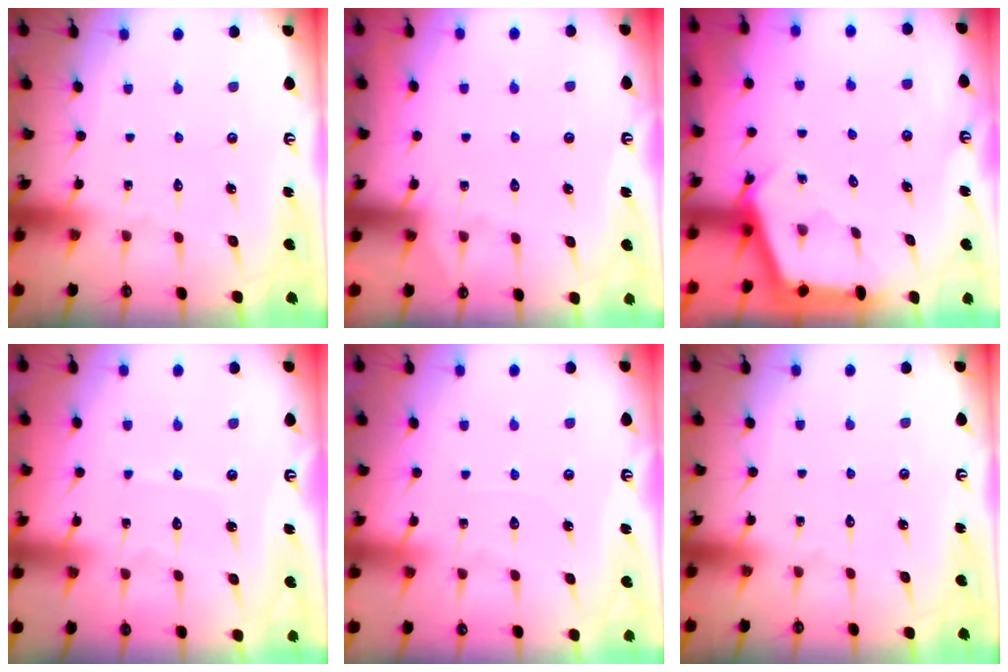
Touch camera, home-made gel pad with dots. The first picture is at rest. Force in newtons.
{"total": 3.0, "press": 3.0, "slide": 0.4}
{"total": 2.5, "press": 2.5, "slide": 0.3}
{"total": 3.6, "press": 3.6, "slide": 0.5}
{"total": 3.0, "press": 2.9, "slide": 0.4}
{"total": 0.0}